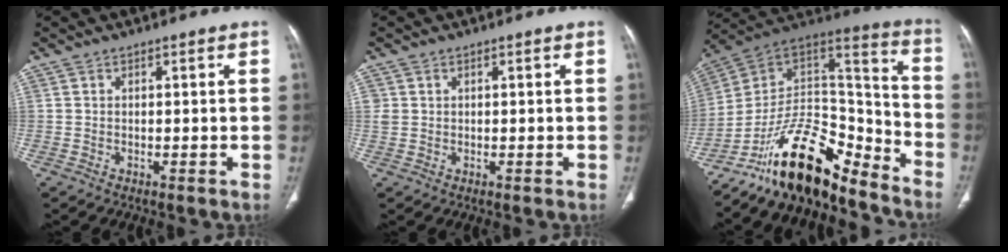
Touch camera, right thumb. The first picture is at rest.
{"total": 1.8, "force": [0.3, 1.7, 0.4], "torque": [0.003, 0.001, 0.009]}
{"total": 20.6, "force": [-15.8, 7.9, 10.5], "torque": [-0.133, 0.128, -0.273]}